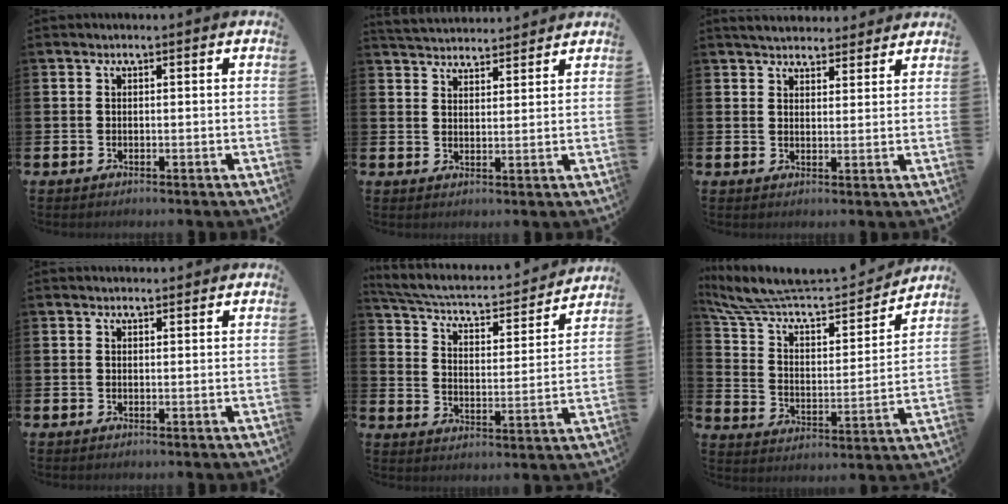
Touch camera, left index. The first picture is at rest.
{"total": 4.1, "force": [4.0, 0.6, -0.1], "torque": [-0.015, -0.021, 0.074]}
{"total": 3.9, "force": [3.8, 0.9, 0.1], "torque": [-0.009, -0.018, 0.069]}
{"total": 1.0, "force": [0.9, 0.3, 0.0], "torque": [0.011, -0.001, 0.015]}
{"total": 4.9, "force": [4.2, 1.6, 1.8], "torque": [-0.061, -0.036, 0.062]}
{"total": 10.1, "force": [9.3, 2.4, 2.8], "torque": [-0.103, -0.067, 0.157]}